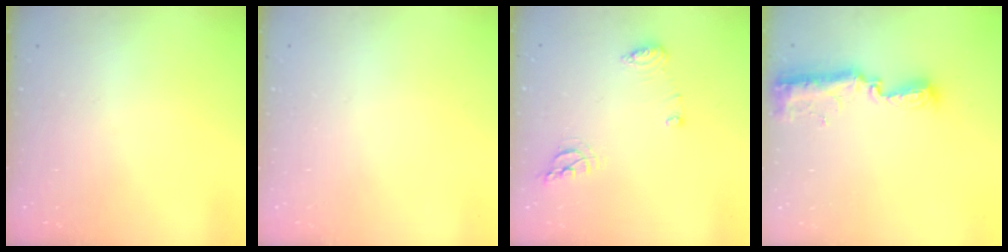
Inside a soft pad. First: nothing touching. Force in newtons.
{"total": 0.0}
{"total": 8.1, "press": 8.1, "slide": 0.4}
{"total": 11.2, "press": 10.1, "slide": 4.8}